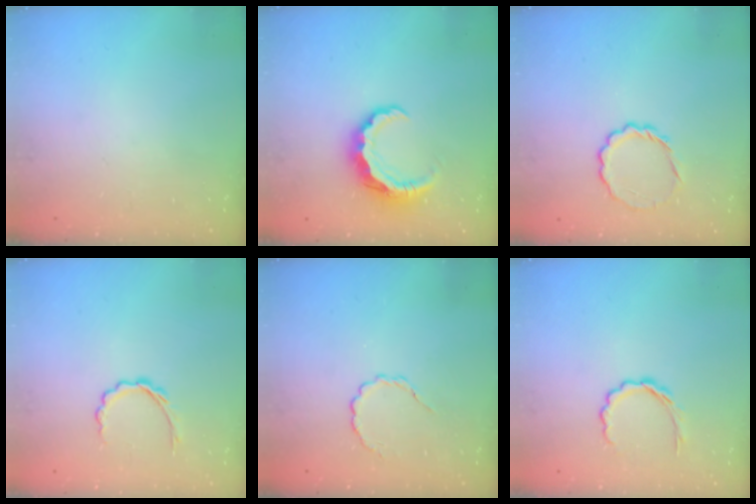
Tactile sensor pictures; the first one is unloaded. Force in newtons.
{"total": 8.0, "press": 8.0, "slide": 0.7}
{"total": 4.7, "press": 4.4, "slide": 1.6}
{"total": 4.4, "press": 4.2, "slide": 1.3}
{"total": 2.9, "press": 2.6, "slide": 1.1}
{"total": 5.0, "press": 4.8, "slide": 1.6}